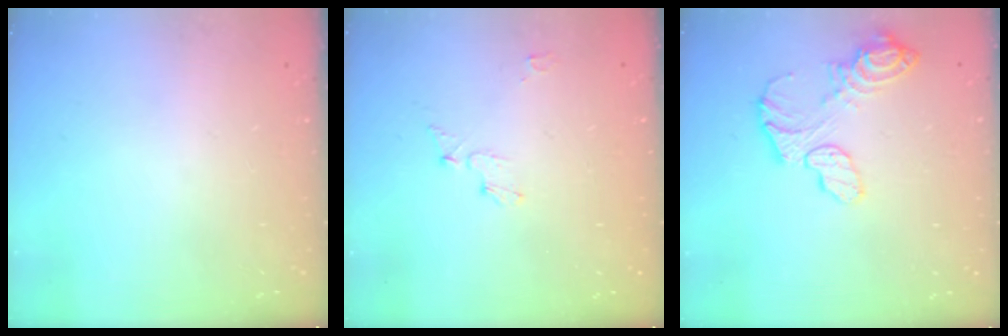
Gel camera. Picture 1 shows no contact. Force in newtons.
{"total": 4.6, "press": 4.5, "slide": 0.5}
{"total": 11.6, "press": 11.5, "slide": 1.1}